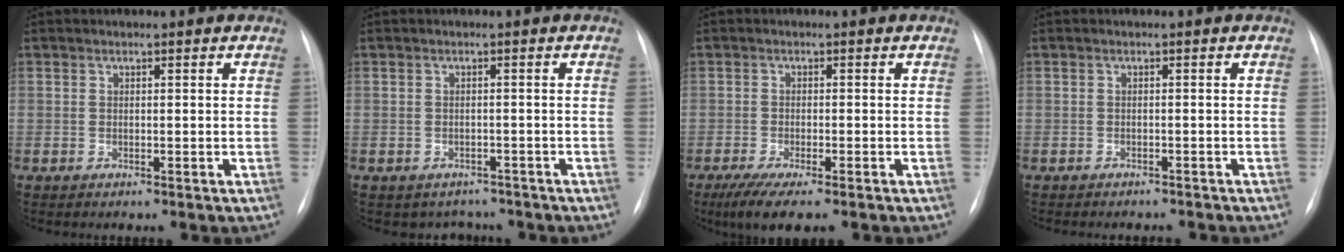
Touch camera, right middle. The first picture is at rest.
{"total": 3.8, "force": [-3.1, 2.1, -0.1], "torque": [0.006, 0.015, -0.039]}
{"total": 6.4, "force": [-4.5, 0.8, 4.4], "torque": [-0.074, -0.018, -0.071]}
{"total": 4.8, "force": [-4.4, 1.4, 1.4], "torque": [-0.013, 0.001, -0.050]}